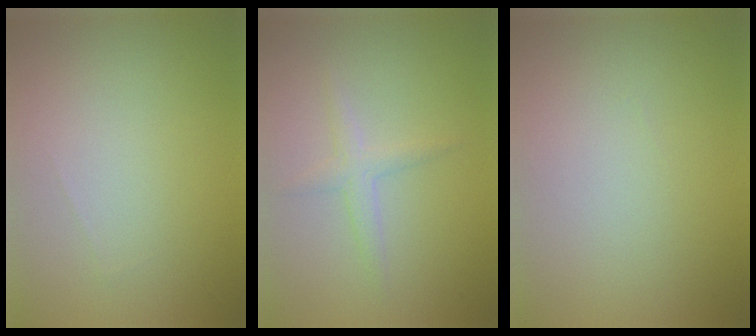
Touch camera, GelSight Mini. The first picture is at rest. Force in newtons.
{"total": 1.5, "press": 1.5, "slide": 0.1}
{"total": 0.0}